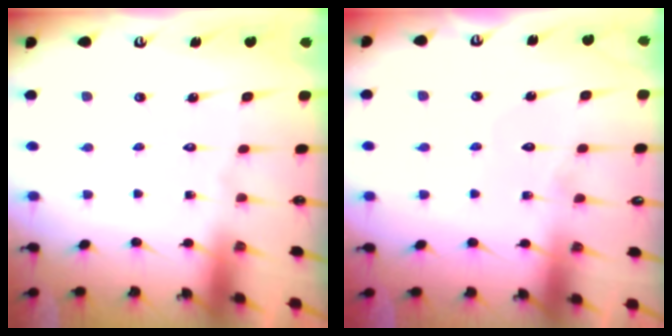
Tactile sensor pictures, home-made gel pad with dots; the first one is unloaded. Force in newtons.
{"total": 4.7, "press": 4.7, "slide": 0.3}